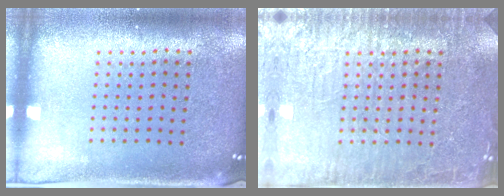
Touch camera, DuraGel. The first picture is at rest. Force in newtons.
{"total": 6.3, "press": 6.2, "slide": 1.0}